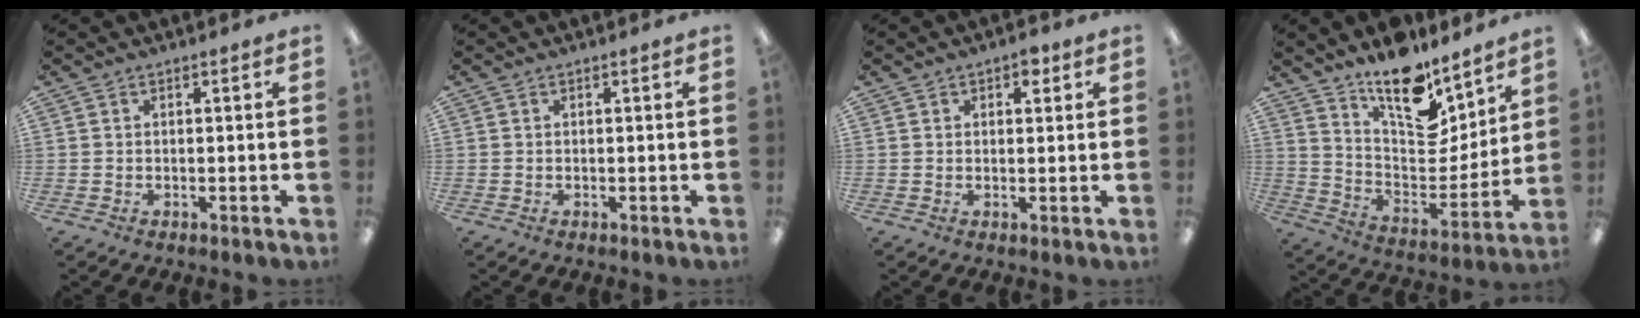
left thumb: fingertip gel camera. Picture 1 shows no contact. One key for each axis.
{"total": 0.0}
{"total": 2.8, "fx": 1.5, "fy": 1.9, "fz": 1.4, "tx": -0.005, "ty": -0.004, "tz": 0.021}
{"total": 15.9, "fx": 12.7, "fy": 6.5, "fz": 7.2, "tx": -0.106, "ty": -0.110, "tz": 0.223}